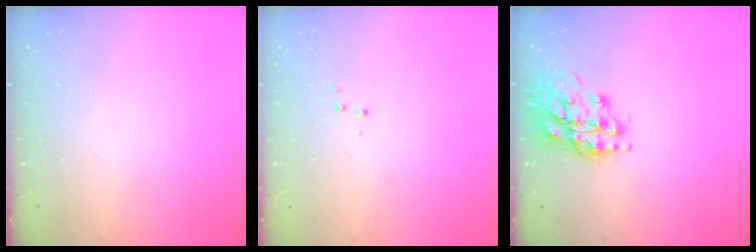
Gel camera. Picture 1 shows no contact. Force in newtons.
{"total": 3.4, "press": 3.3, "slide": 0.6}
{"total": 16.3, "press": 16.2, "slide": 1.1}